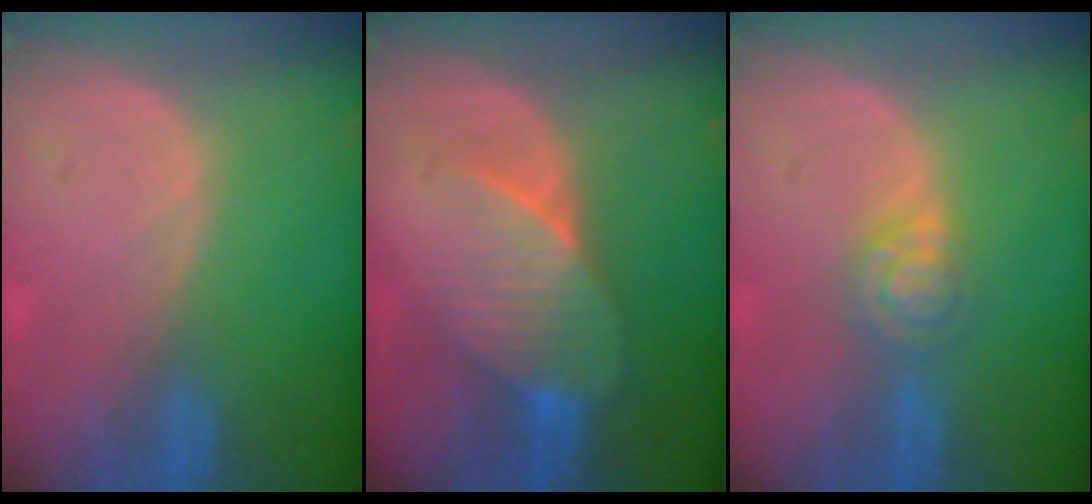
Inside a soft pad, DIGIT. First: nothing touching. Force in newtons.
{"total": 7.4, "press": 6.9, "slide": 2.5}
{"total": 4.7, "press": 3.9, "slide": 2.6}